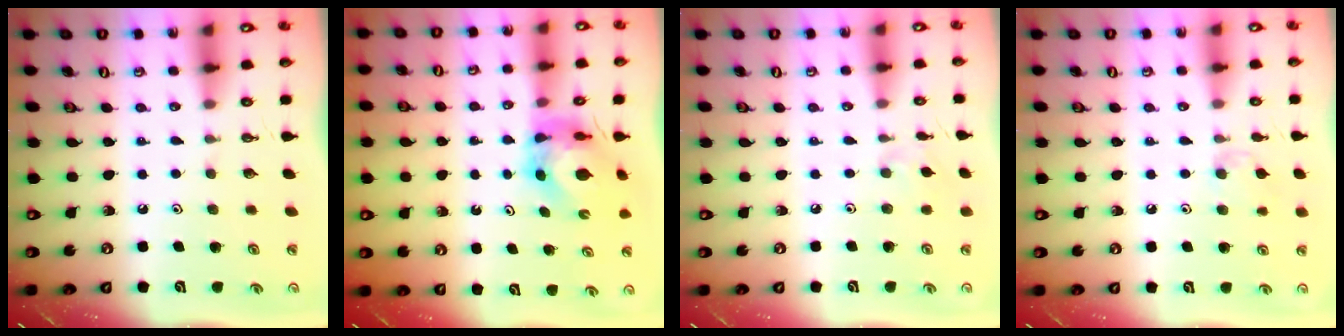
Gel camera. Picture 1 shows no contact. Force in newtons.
{"total": 5.6, "press": 5.6, "slide": 0.4}
{"total": 4.1, "press": 4.0, "slide": 0.8}
{"total": 6.1, "press": 6.0, "slide": 0.9}